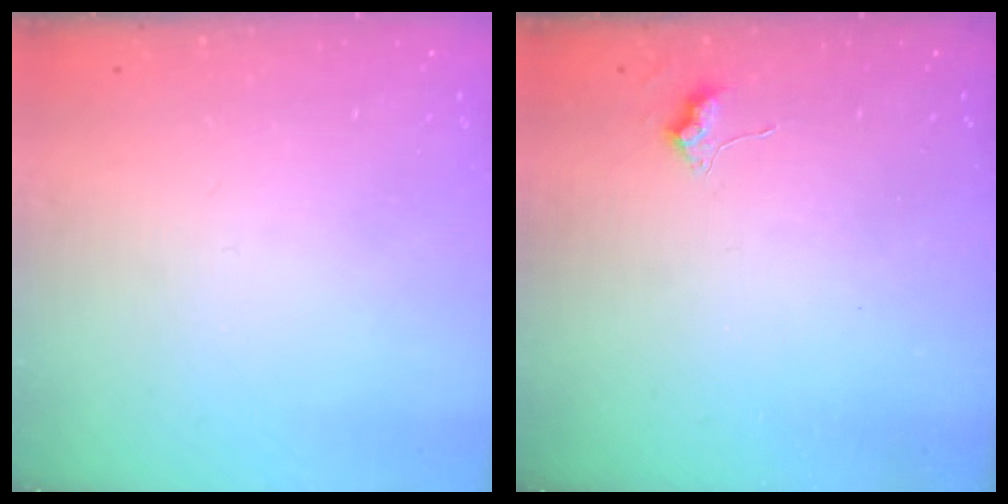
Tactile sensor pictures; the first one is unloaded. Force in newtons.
{"total": 6.5, "press": 6.4, "slide": 0.9}